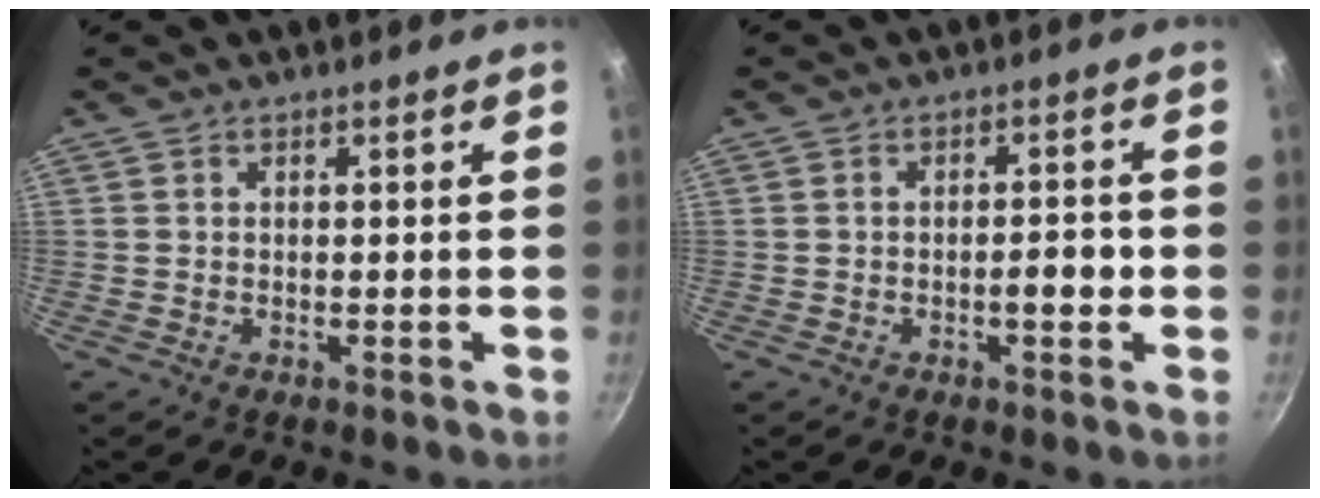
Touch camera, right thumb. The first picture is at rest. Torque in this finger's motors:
{"motor_torque": [0.77, 0.61, 0.84, 0.13, -0.02]}